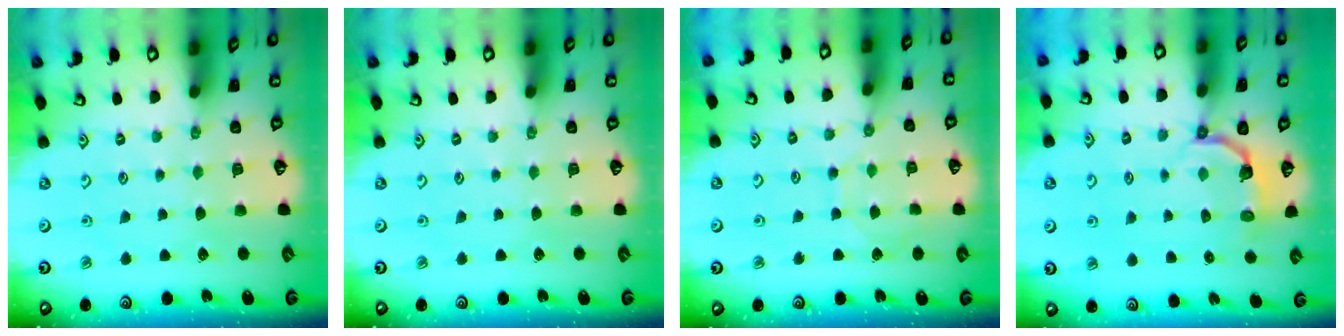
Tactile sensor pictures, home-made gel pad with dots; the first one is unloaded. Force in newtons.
{"total": 0.0}
{"total": 5.7, "press": 5.7, "slide": 0.5}
{"total": 3.5, "press": 1.8, "slide": 3.1}